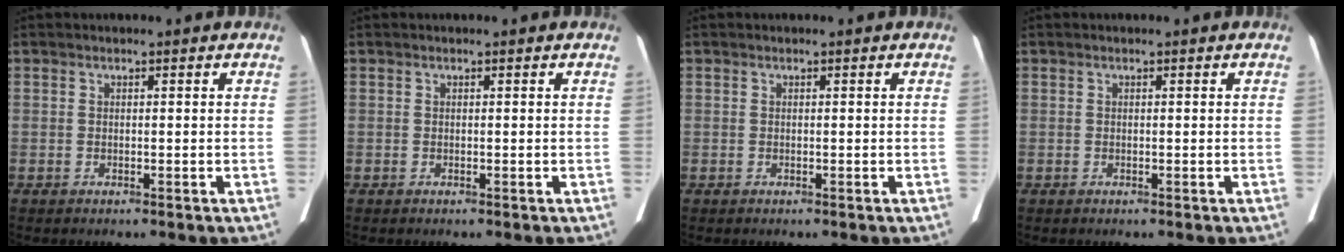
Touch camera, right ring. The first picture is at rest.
{"total": 0.0}
{"total": 0.0}
{"total": 0.0}